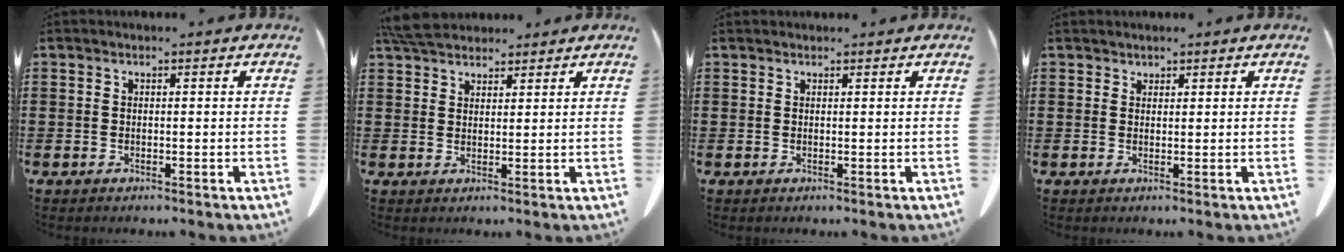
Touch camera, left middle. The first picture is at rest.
{"total": 4.6, "force": [4.2, 1.4, 1.4], "torque": [-0.039, -0.003, 0.083]}
{"total": 0.5, "force": [0.5, 0.1, 0.0], "torque": [-0.003, -0.001, 0.011]}
{"total": 1.0, "force": [1.0, 0.4, 0.0], "torque": [-0.003, -0.003, 0.021]}